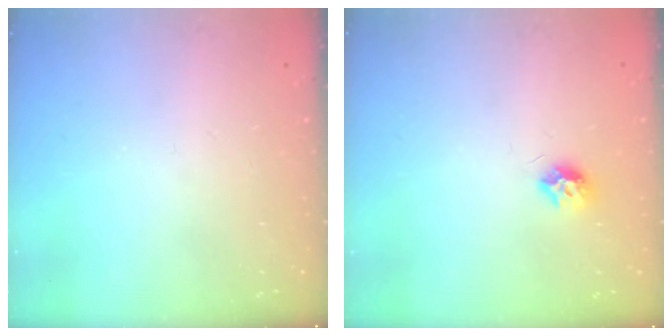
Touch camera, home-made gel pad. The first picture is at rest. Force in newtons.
{"total": 7.4, "press": 7.4, "slide": 0.2}